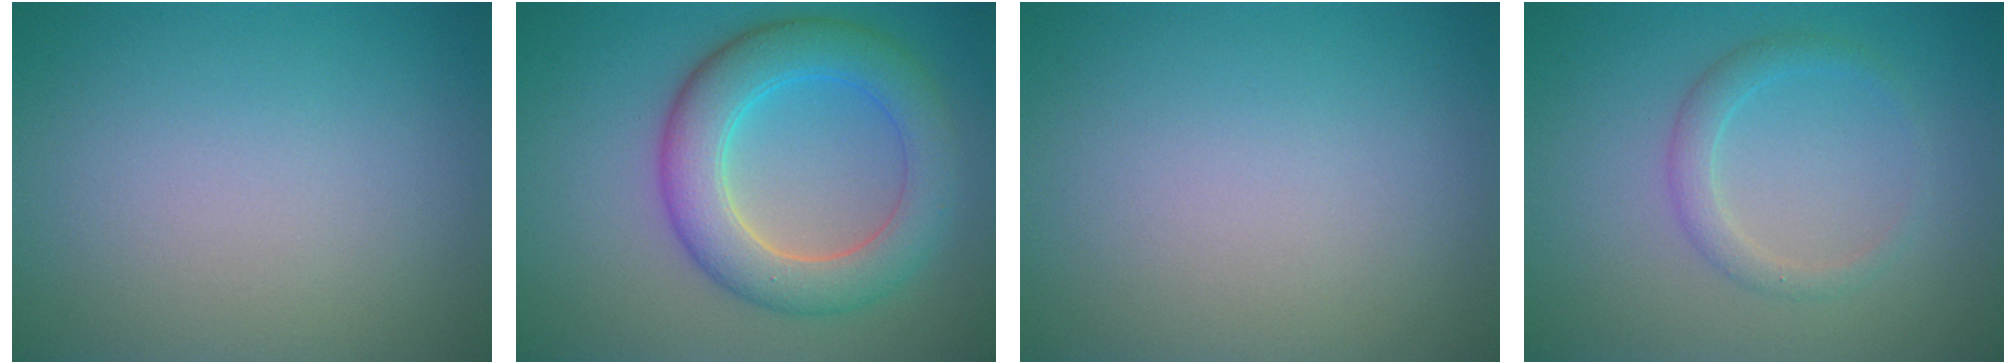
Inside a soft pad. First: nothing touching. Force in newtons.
{"total": 6.7, "press": 6.7, "slide": 0.5}
{"total": 0.0}
{"total": 1.9, "press": 1.9, "slide": 0.2}